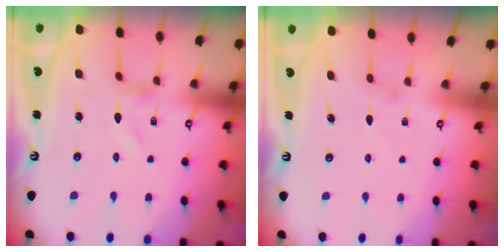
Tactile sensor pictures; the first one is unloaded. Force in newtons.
{"total": 1.4, "press": 1.3, "slide": 0.3}